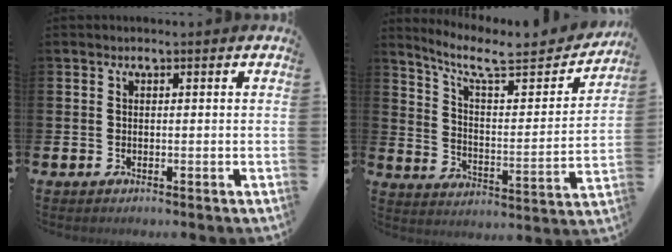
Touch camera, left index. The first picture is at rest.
{"total": 7.4, "force": [6.2, 1.7, 3.7], "torque": [-0.095, -0.048, 0.097]}